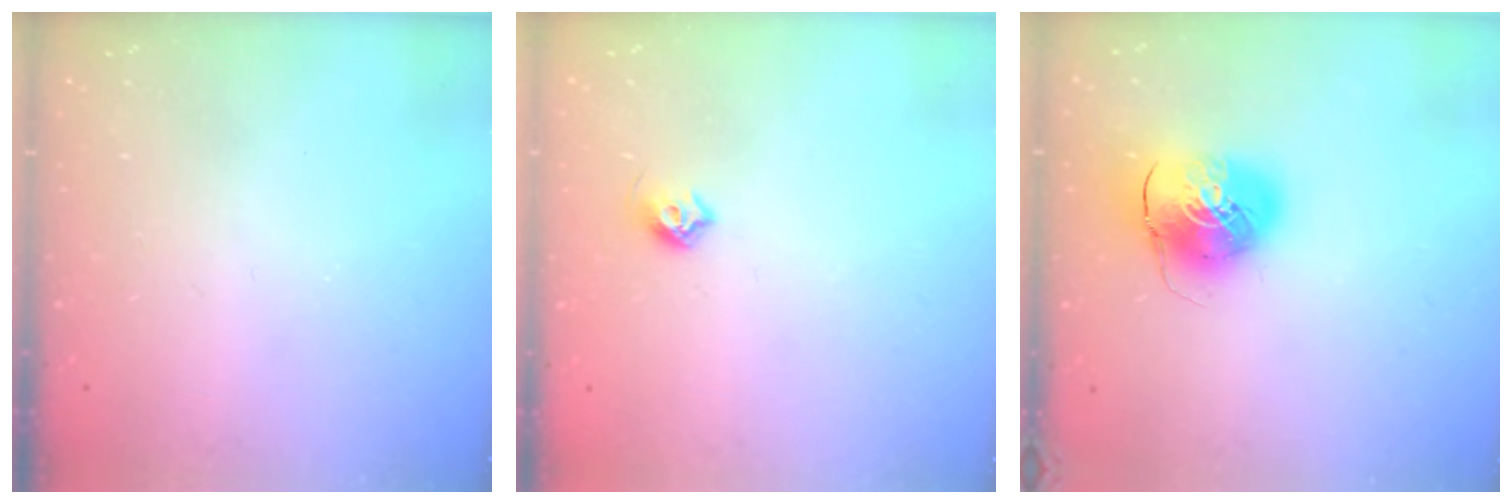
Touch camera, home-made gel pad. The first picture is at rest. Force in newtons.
{"total": 5.5, "press": 5.3, "slide": 1.2}
{"total": 10.5, "press": 10.4, "slide": 1.8}